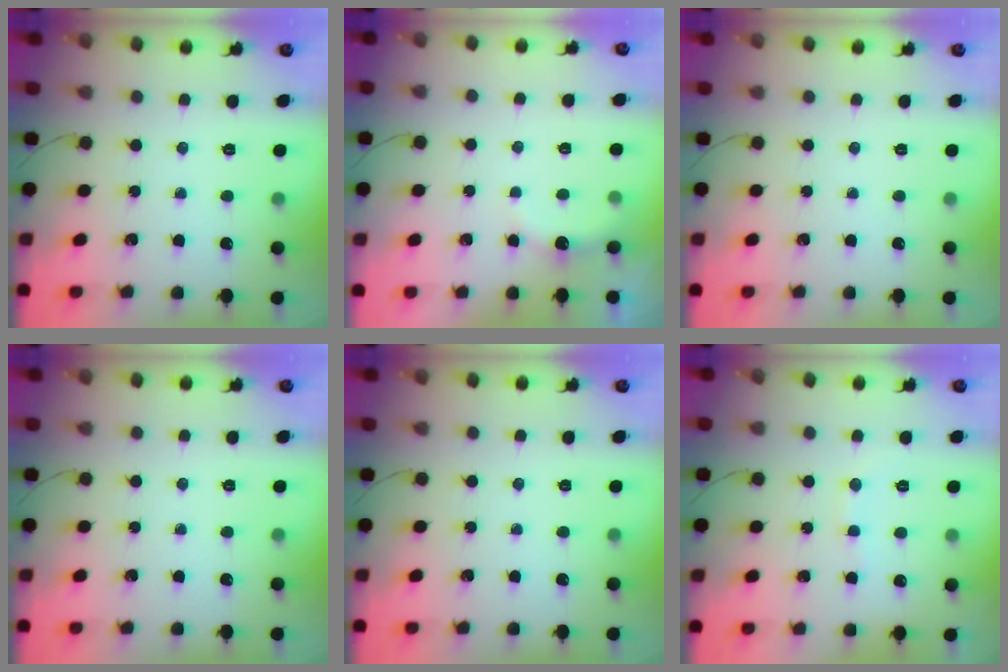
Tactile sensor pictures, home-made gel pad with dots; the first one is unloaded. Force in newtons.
{"total": 2.8, "press": 2.6, "slide": 0.8}
{"total": 0.0}
{"total": 0.0}
{"total": 0.0}
{"total": 6.6, "press": 6.5, "slide": 1.2}